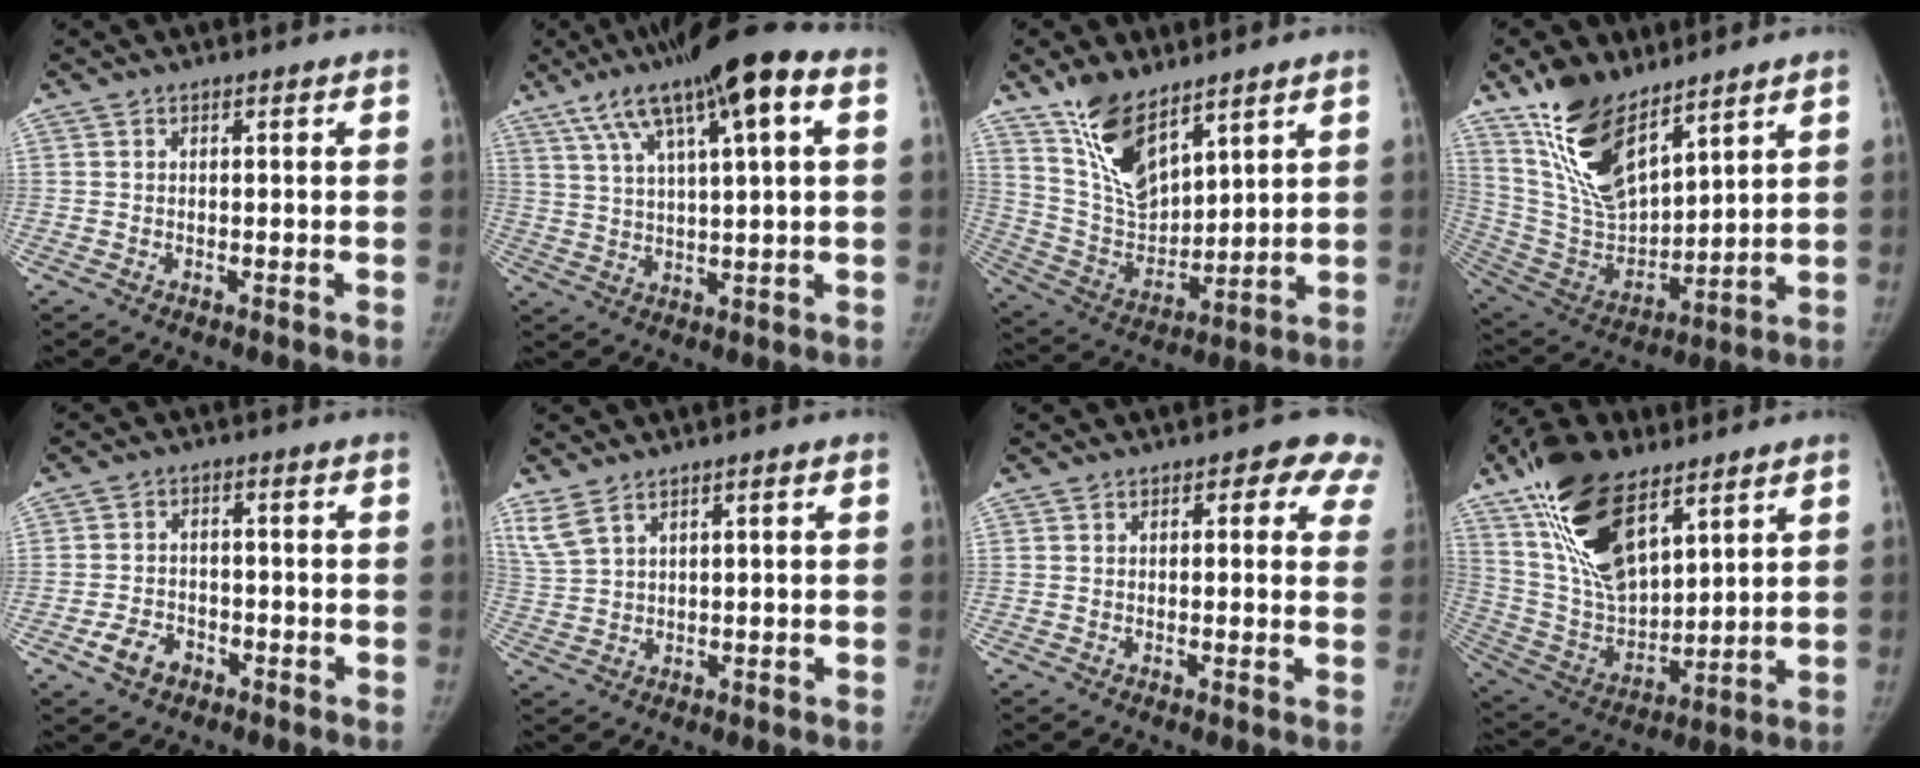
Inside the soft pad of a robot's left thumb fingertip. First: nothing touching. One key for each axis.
{"total": 16.8, "fx": 7.5, "fy": 3.5, "fz": 14.7, "tx": -0.247, "ty": 0.015, "tz": 0.125}
{"total": 14.0, "fx": 9.7, "fy": 6.0, "fz": 8.1, "tx": -0.116, "ty": -0.060, "tz": 0.200}
{"total": 17.8, "fx": 12.2, "fy": 7.5, "fz": 10.6, "tx": -0.161, "ty": -0.066, "tz": 0.248}
{"total": 5.1, "fx": -2.8, "fy": 3.5, "fz": 2.5, "tx": -0.039, "ty": 0.018, "tz": -0.047}
{"total": 4.6, "fx": 3.0, "fy": 1.8, "fz": 3.0, "tx": -0.070, "ty": -0.001, "tz": 0.072}
{"total": 7.0, "fx": 3.4, "fy": 3.6, "fz": 4.9, "tx": -0.009, "ty": -0.005, "tz": 0.023}
{"total": 22.0, "fx": 12.4, "fy": 10.6, "fz": 14.7, "tx": -0.258, "ty": -0.048, "tz": 0.240}